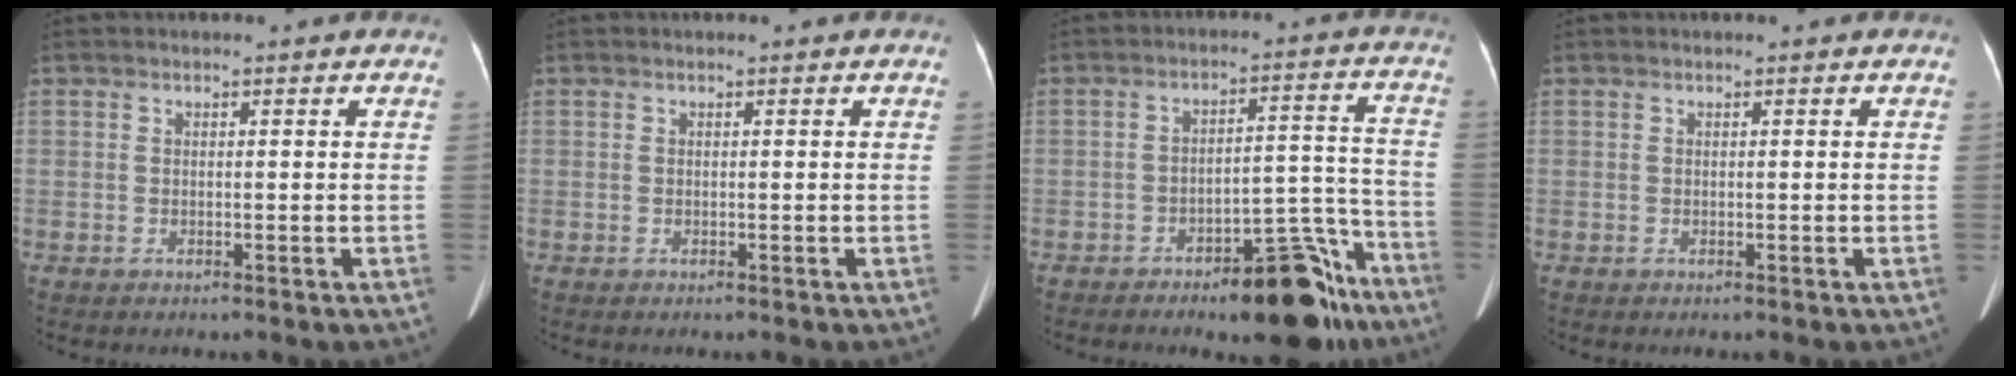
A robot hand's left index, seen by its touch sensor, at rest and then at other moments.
{"total": 0.0}
{"total": 12.5, "force": [-9.1, 3.9, 7.6], "torque": [-0.070, 0.032, -0.132]}
{"total": 0.0}